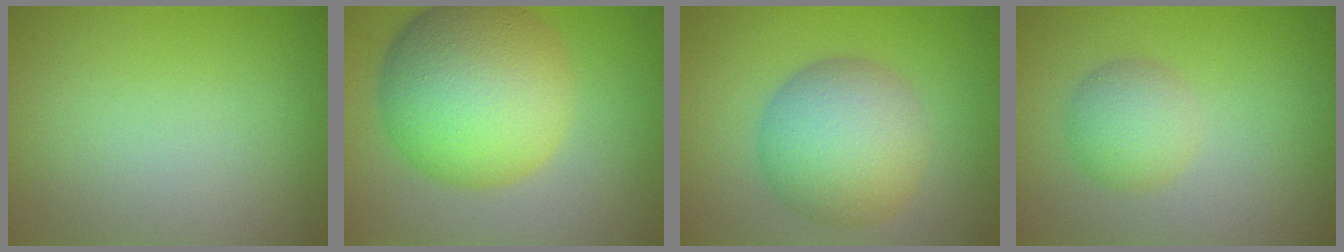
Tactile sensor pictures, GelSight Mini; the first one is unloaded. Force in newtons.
{"total": 12.4, "press": 12.4, "slide": 0.1}
{"total": 7.4, "press": 7.4, "slide": 0.1}
{"total": 2.9, "press": 2.9, "slide": 0.0}